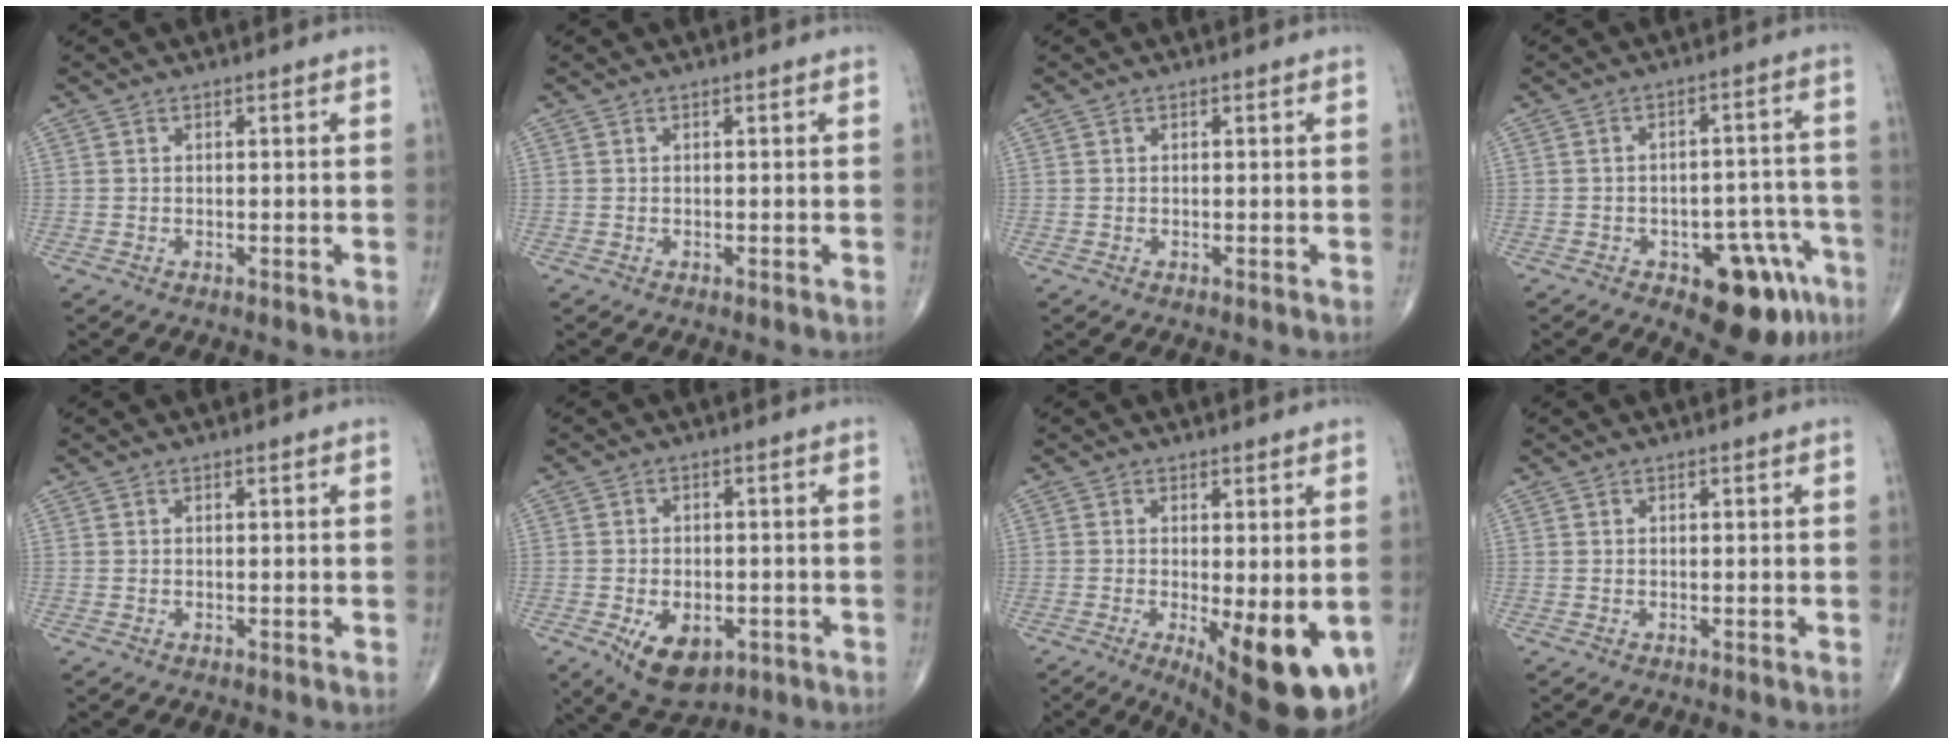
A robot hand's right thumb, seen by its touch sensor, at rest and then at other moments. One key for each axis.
{"total": 0.0}
{"total": 0.0}
{"total": 13.0, "fx": -6.7, "fy": 6.2, "fz": 9.2, "tx": -0.076, "ty": 0.044, "tz": -0.080}
{"total": 0.0}
{"total": 9.4, "fx": -3.6, "fy": 5.7, "fz": 6.5, "tx": -0.092, "ty": 0.005, "tz": -0.045}
{"total": 14.0, "fx": -3.8, "fy": 4.4, "fz": 12.7, "tx": -0.148, "ty": -0.023, "tz": -0.039}
{"total": 0.0}